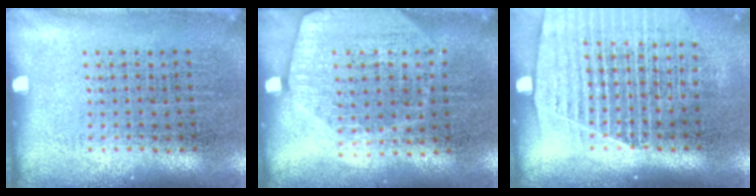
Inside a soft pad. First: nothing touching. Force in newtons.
{"total": 1.7, "press": 1.6, "slide": 0.8}
{"total": 1.7, "press": 1.6, "slide": 0.5}